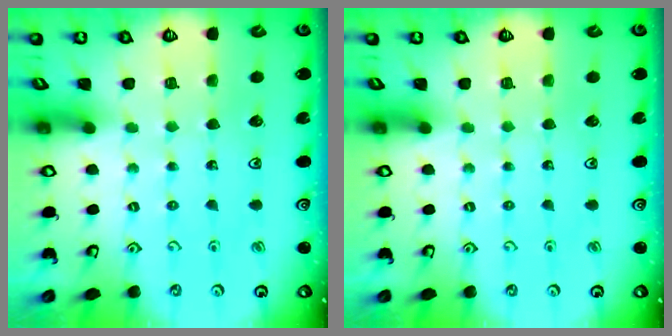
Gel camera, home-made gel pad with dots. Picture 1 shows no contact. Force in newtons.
{"total": 0.0}